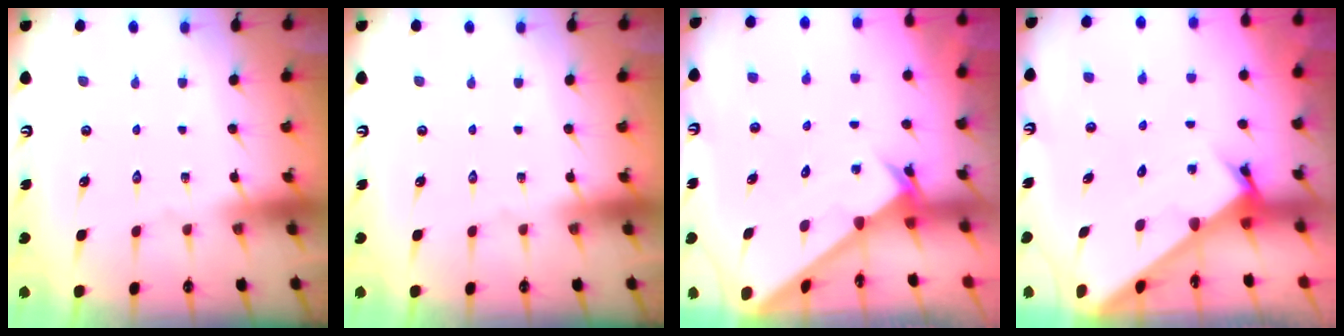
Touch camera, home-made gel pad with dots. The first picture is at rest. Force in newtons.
{"total": 0.0}
{"total": 2.6, "press": 2.6, "slide": 0.2}
{"total": 2.4, "press": 2.4, "slide": 0.0}